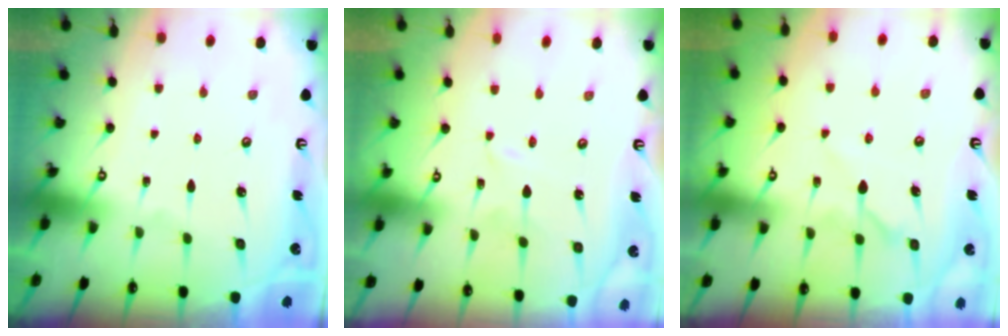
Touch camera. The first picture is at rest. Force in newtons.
{"total": 1.7, "press": 1.7, "slide": 0.1}
{"total": 5.4, "press": 5.4, "slide": 0.5}